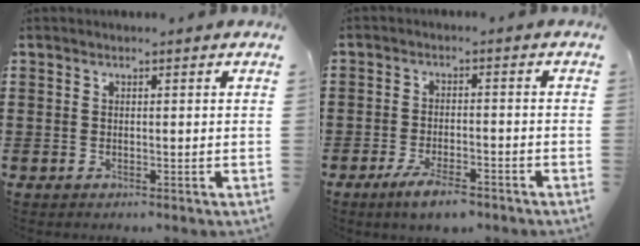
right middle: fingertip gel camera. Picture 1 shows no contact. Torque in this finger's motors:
{"motor_torque": [1.60, -0.53, -0.04, 0.01]}